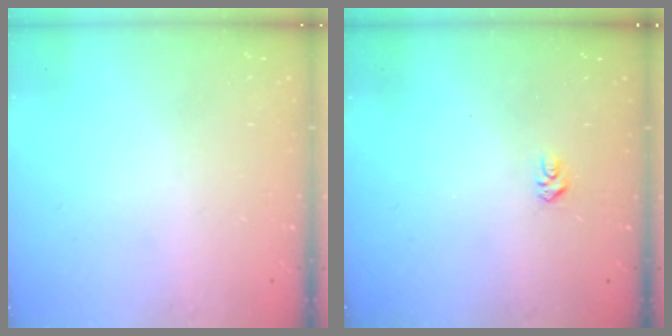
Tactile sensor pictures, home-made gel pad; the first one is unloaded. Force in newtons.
{"total": 2.8, "press": 2.8, "slide": 0.4}